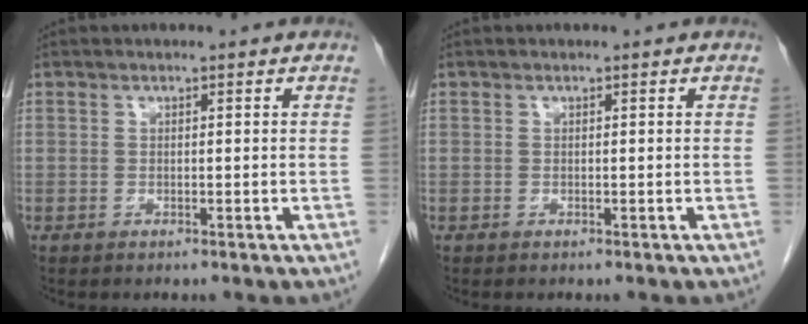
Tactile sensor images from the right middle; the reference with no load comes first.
{"total": 0.0}